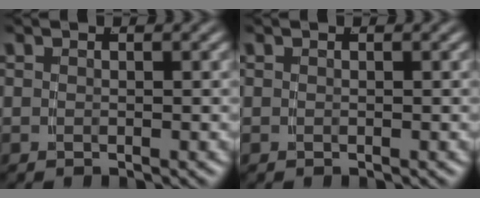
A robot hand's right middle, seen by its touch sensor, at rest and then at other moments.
{"total": 0.0}